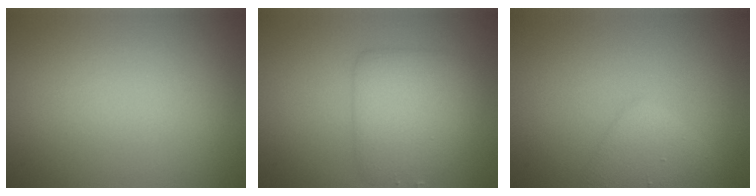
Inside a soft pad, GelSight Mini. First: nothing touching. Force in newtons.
{"total": 4.3, "press": 4.3, "slide": 0.0}
{"total": 2.3, "press": 2.3, "slide": 0.0}